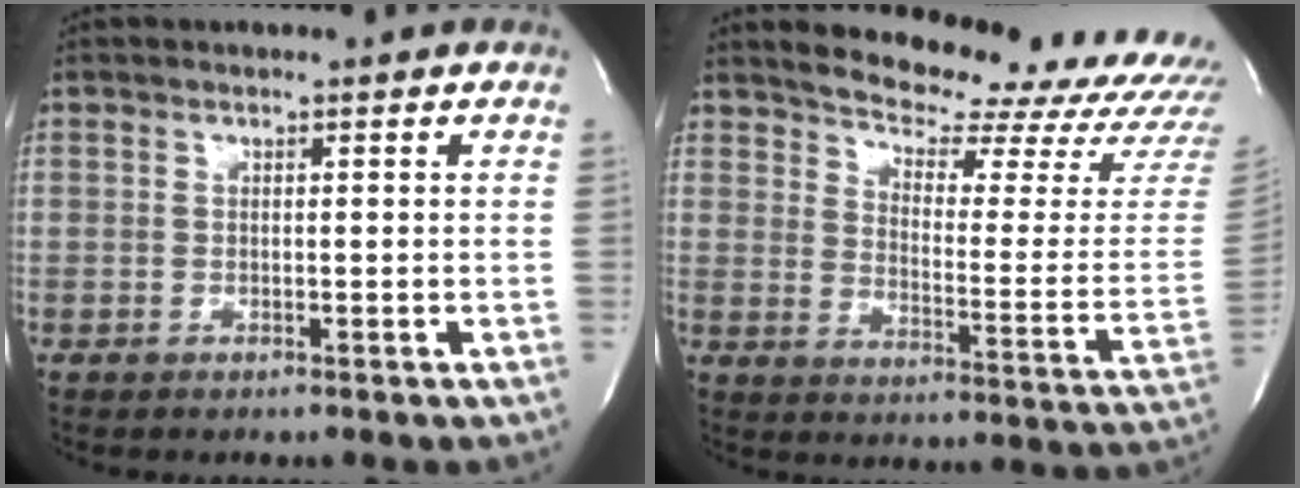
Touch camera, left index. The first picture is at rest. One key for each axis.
{"total": 23.6, "fx": 22.0, "fy": 3.9, "fz": 7.6, "tx": -0.109, "ty": -0.110, "tz": 0.259}